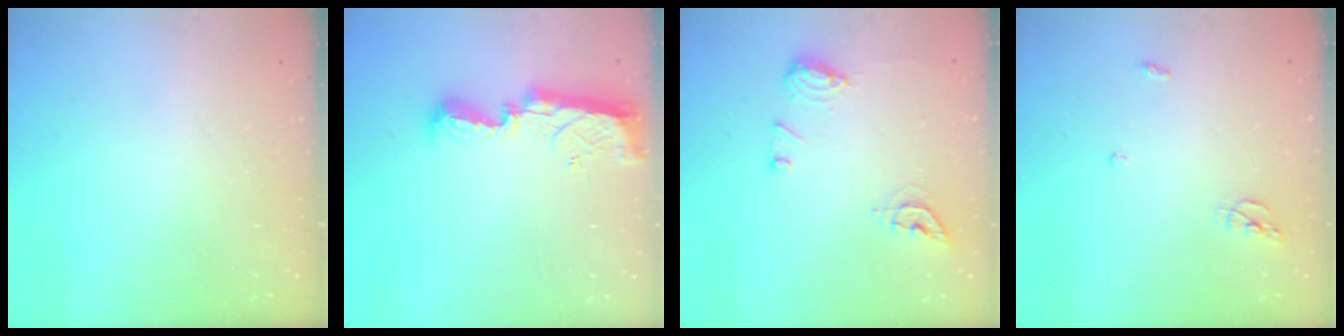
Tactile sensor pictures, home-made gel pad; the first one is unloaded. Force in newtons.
{"total": 9.4, "press": 9.4, "slide": 0.4}
{"total": 10.5, "press": 10.5, "slide": 0.7}
{"total": 5.5, "press": 5.5, "slide": 0.2}